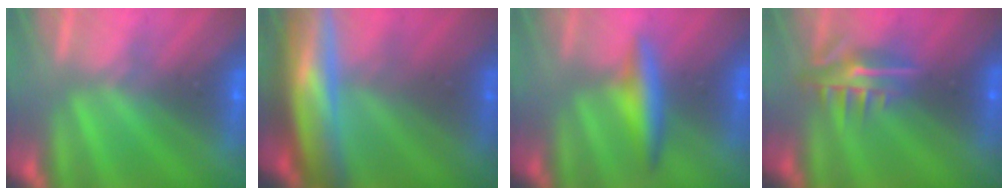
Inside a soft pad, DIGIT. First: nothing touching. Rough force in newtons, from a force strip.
{"total": 8.0}
{"total": 2.4}
{"total": 7.7}